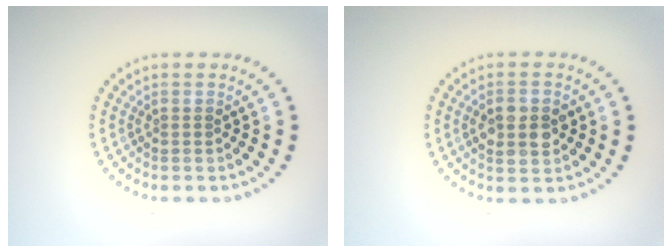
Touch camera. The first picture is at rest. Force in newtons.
{"total": 3.8, "press": 3.8, "slide": 0.1}